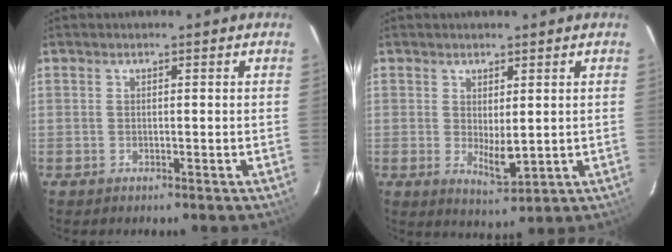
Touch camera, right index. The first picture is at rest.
{"total": 4.7, "force": [0.2, 2.0, 4.2], "torque": [-0.066, -0.012, 0.011]}